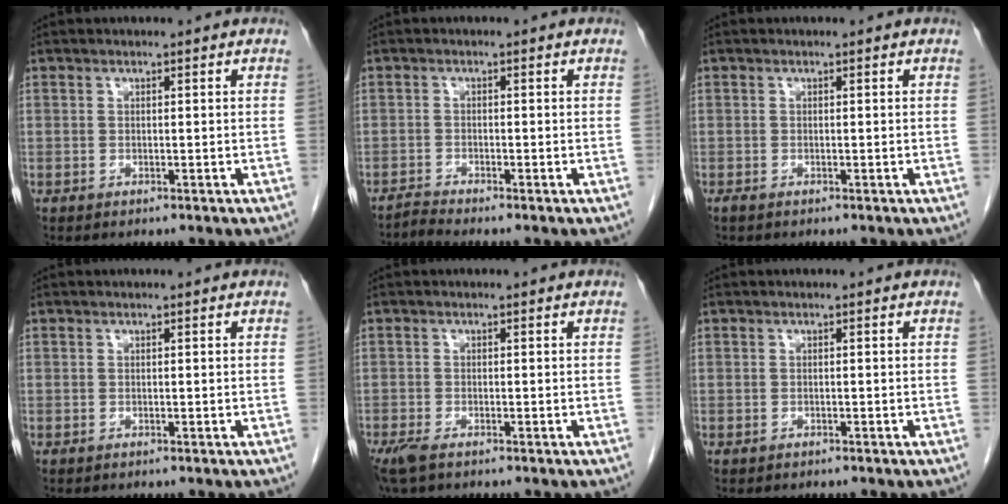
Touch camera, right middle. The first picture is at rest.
{"total": 1.6, "force": [-1.5, -0.7, -0.2], "torque": [0.005, -0.008, -0.029]}
{"total": 0.6, "force": [-0.5, 0.2, 0.2], "torque": [-0.010, -0.002, -0.008]}
{"total": 0.0}
{"total": 4.2, "force": [-3.0, 1.4, 2.5], "torque": [-0.057, -0.013, -0.050]}
{"total": 0.0}